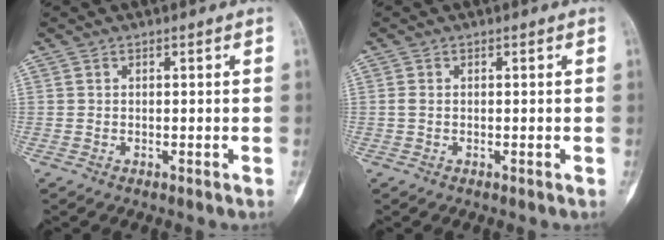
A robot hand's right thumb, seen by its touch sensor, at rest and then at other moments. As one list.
[{"total": 0.7, "force": [-0.1, 0.4, 0.5], "torque": [-0.015, -0.001, -0.003]}]